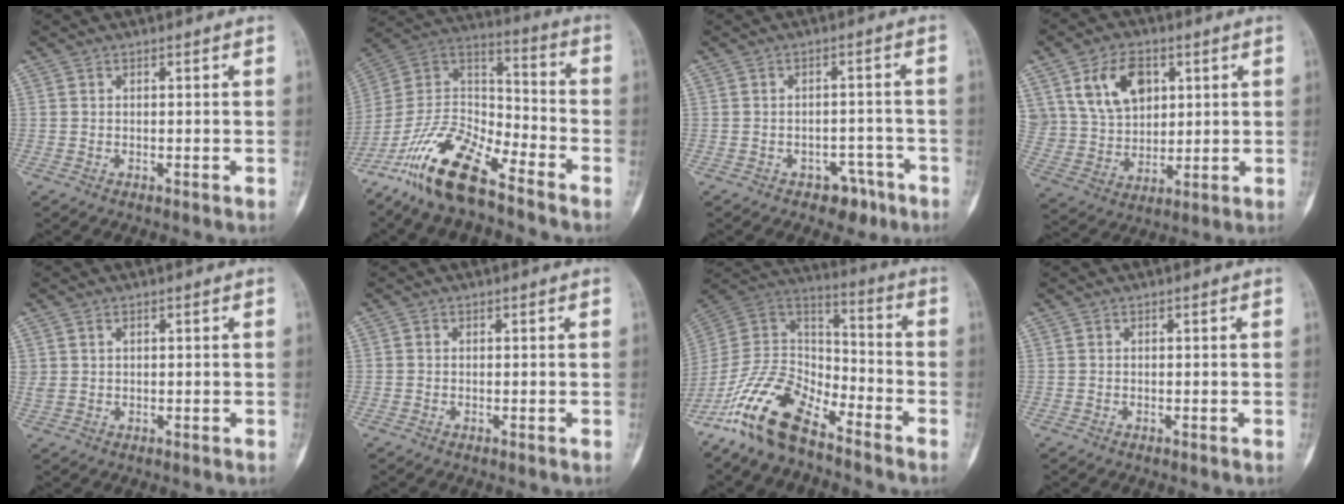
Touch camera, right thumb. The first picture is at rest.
{"total": 17.7, "force": [-12.5, 5.8, 11.1], "torque": [-0.200, 0.079, -0.236]}
{"total": 4.7, "force": [-3.1, 3.1, 1.8], "torque": [0.001, 0.030, -0.037]}
{"total": 12.7, "force": [5.2, 8.9, 7.5], "torque": [-0.104, -0.017, 0.106]}
{"total": 2.1, "force": [1.0, 1.4, 1.2], "torque": [-0.025, 0.002, 0.026]}
{"total": 0.0}
{"total": 16.1, "force": [-11.4, 6.8, 9.1], "torque": [-0.158, 0.078, -0.223]}
{"total": 0.0}